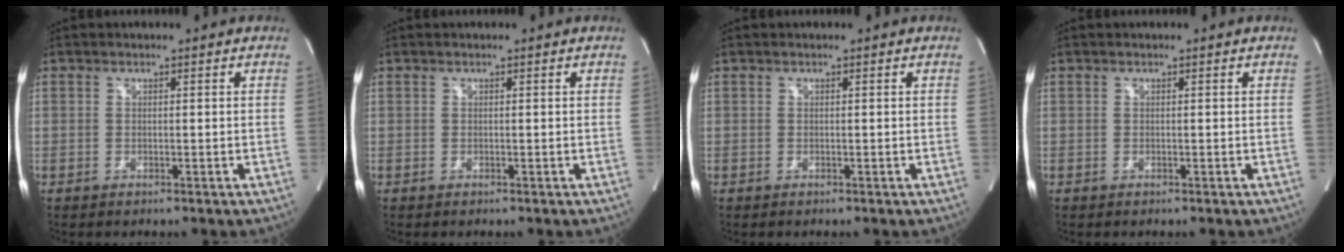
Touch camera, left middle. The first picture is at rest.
{"total": 0.0}
{"total": 0.0}
{"total": 0.0}